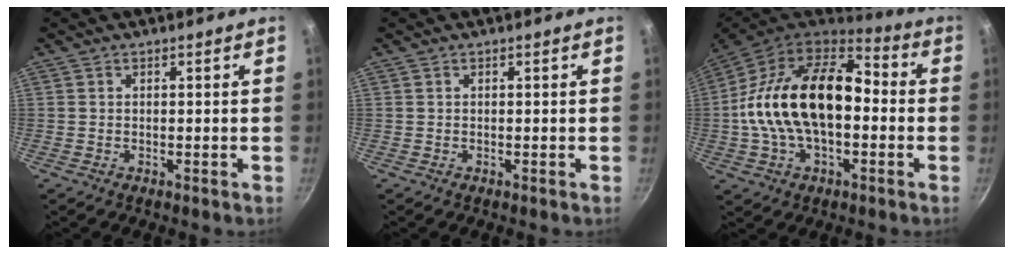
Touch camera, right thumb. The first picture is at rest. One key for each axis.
{"total": 0.0}
{"total": 23.2, "fx": -0.9, "fy": 13.9, "fz": 18.6, "tx": -0.315, "ty": 0.046, "tz": -0.026}